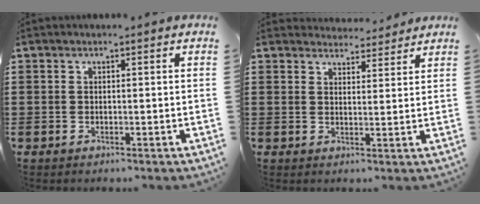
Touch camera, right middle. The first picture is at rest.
{"total": 3.5, "force": [3.4, 0.6, -0.2], "torque": [0.002, -0.015, 0.064]}